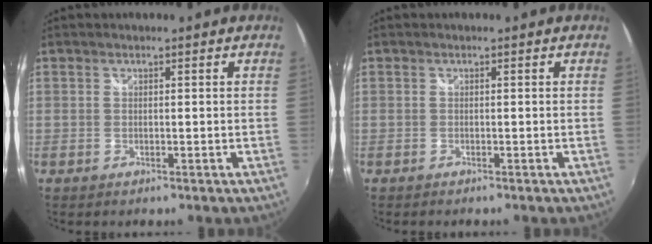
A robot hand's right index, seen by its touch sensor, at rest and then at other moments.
{"total": 0.7, "force": [-0.7, 0.2, 0.1], "torque": [-0.004, -0.007, -0.011]}